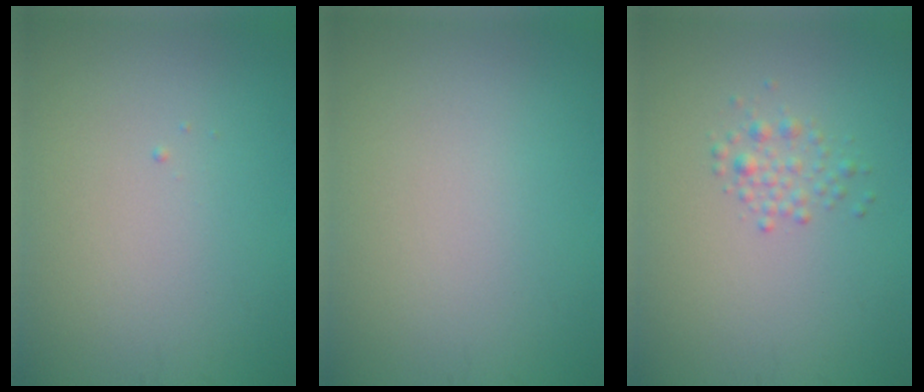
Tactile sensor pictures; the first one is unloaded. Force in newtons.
{"total": 0.0}
{"total": 2.2, "press": 2.2, "slide": 0.0}